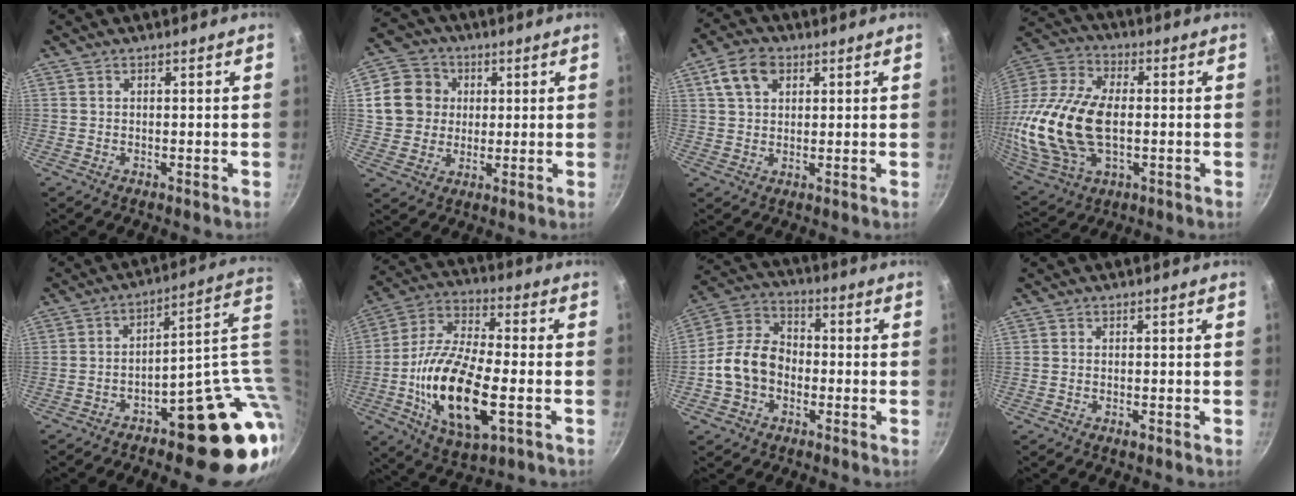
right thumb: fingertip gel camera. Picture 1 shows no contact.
{"total": 10.6, "force": [2.5, 9.6, 3.7], "torque": [-0.037, 0.012, 0.040]}
{"total": 7.6, "force": [3.1, 5.1, 4.6], "torque": [-0.073, 0.006, 0.052]}
{"total": 23.1, "force": [-0.8, 14.2, 18.2], "torque": [-0.379, 0.014, -0.013]}
{"total": 18.6, "force": [-1.5, 7.8, 16.9], "torque": [-0.152, 0.014, -0.012]}
{"total": 20.5, "force": [-4.6, 8.8, 18.0], "torque": [-0.340, 0.015, -0.093]}
{"total": 11.5, "force": [-2.8, 8.7, 6.9], "torque": [-0.098, 0.039, -0.069]}
{"total": 1.2, "force": [-0.7, 0.5, 0.8], "torque": [-0.018, 0.004, -0.015]}